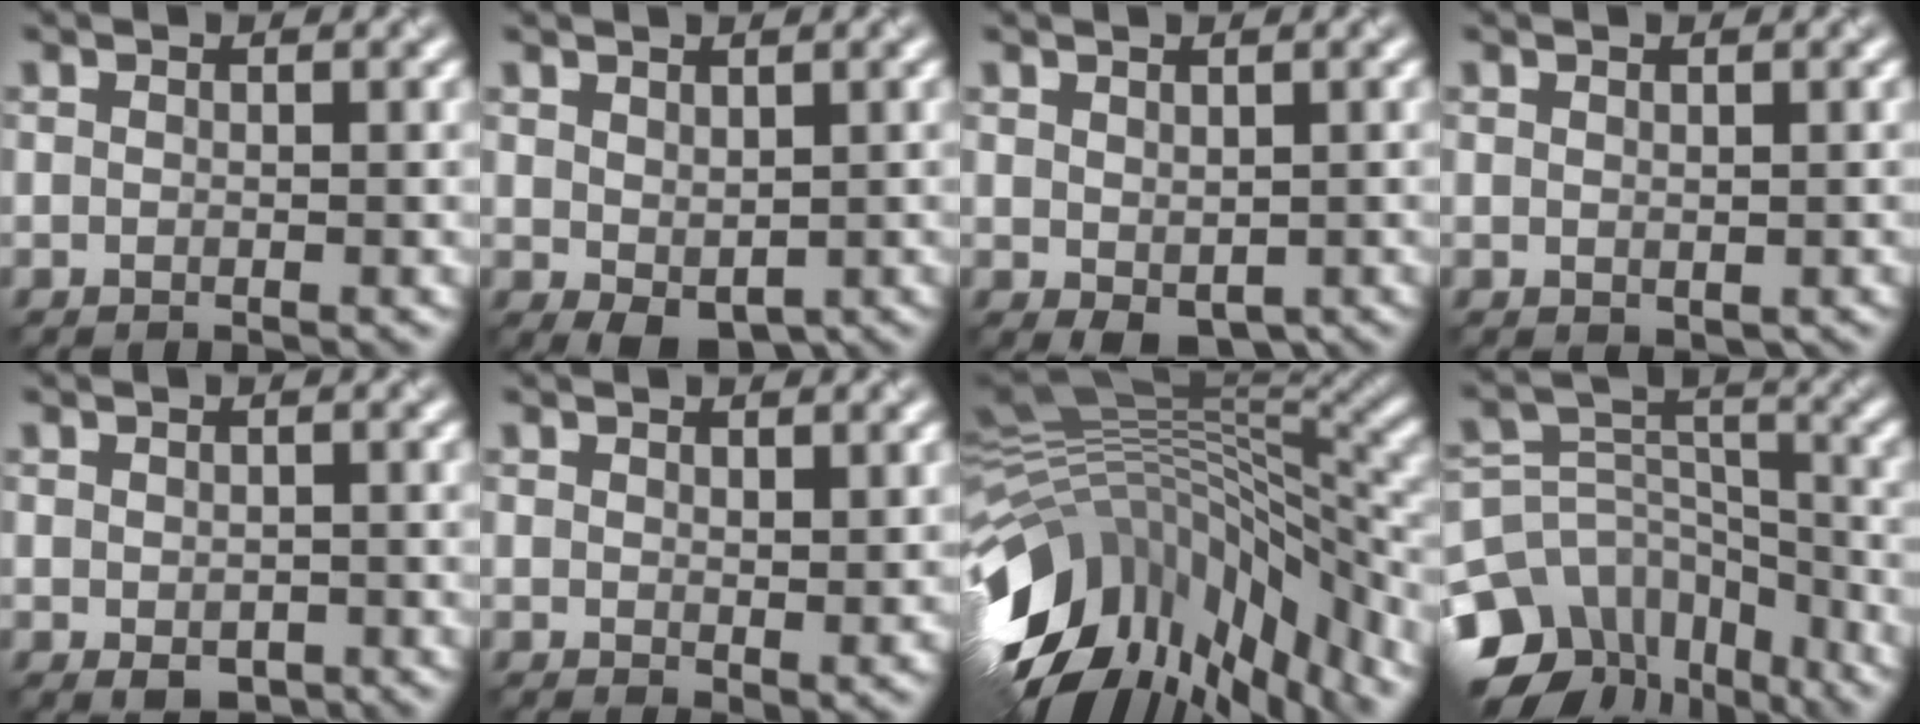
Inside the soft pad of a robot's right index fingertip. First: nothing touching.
{"total": 2.6, "force": [0.3, 1.7, 1.9], "torque": [-0.031, -0.010, 0.015]}
{"total": 2.3, "force": [-0.1, 1.5, 1.7], "torque": [-0.025, -0.012, 0.010]}
{"total": 0.7, "force": [0.3, 0.5, 0.4], "torque": [-0.006, -0.004, 0.012]}
{"total": 1.8, "force": [-0.6, 1.2, 1.2], "torque": [-0.019, -0.010, -0.004]}
{"total": 1.8, "force": [1.1, 0.8, 1.2], "torque": [-0.017, -0.009, 0.026]}
{"total": 15.4, "force": [-5.5, 7.5, 12.3], "torque": [-0.248, -0.003, -0.082]}
{"total": 13.2, "force": [-9.7, 7.9, 4.2], "torque": [-0.097, 0.004, -0.148]}